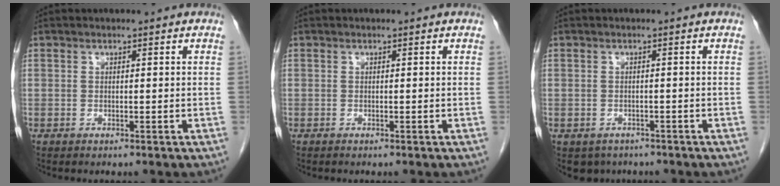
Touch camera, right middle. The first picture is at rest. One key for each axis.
{"total": 0.0}
{"total": 3.3, "fx": -2.4, "fy": 2.2, "fz": 0.5, "tx": -0.005, "ty": 0.004, "tz": -0.033}